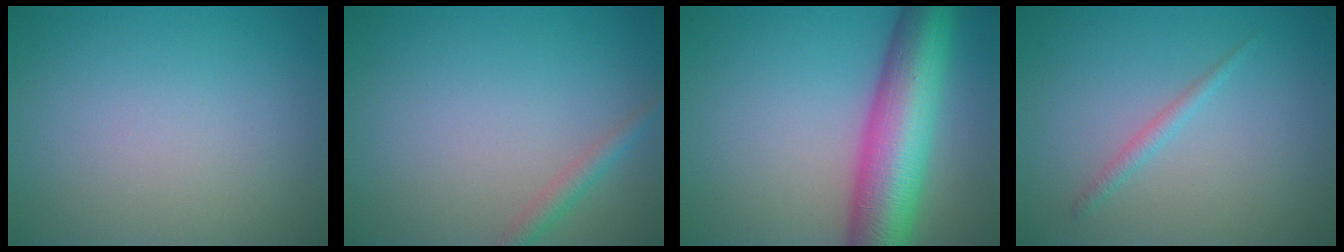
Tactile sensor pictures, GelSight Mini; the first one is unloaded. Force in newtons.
{"total": 1.7, "press": 1.7, "slide": 0.1}
{"total": 11.0, "press": 11.0, "slide": 0.3}
{"total": 1.1, "press": 1.1, "slide": 0.1}